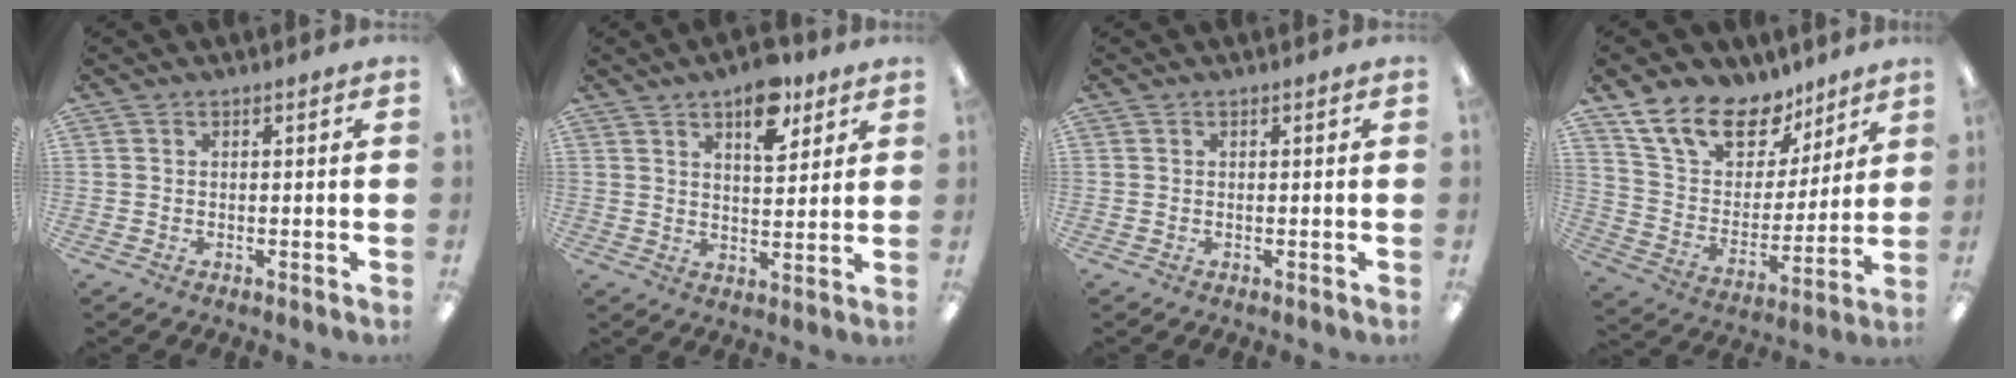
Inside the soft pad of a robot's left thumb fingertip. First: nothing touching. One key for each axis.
{"total": 10.4, "fx": 6.4, "fy": 4.8, "fz": 6.6, "tx": -0.088, "ty": -0.027, "tz": 0.106}
{"total": 0.0}
{"total": 17.6, "fx": 12.5, "fy": 9.7, "fz": 7.7, "tx": -0.149, "ty": -0.068, "tz": 0.233}